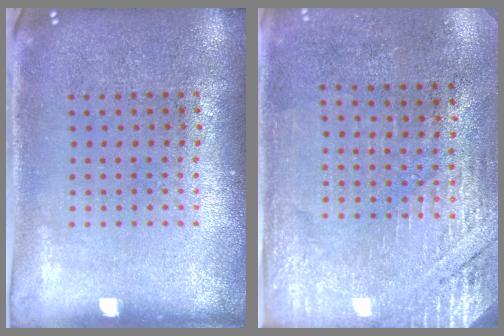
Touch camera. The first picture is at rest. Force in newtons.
{"total": 2.7, "press": 2.4, "slide": 1.3}